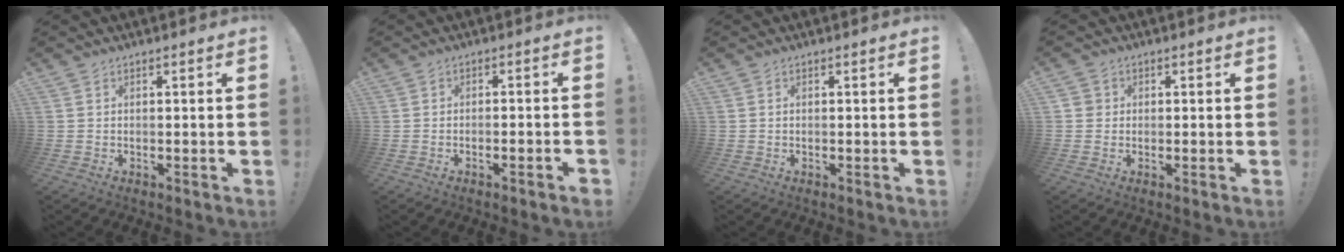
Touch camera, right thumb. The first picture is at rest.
{"total": 2.3, "force": [-1.7, 0.0, 1.6], "torque": [-0.026, 0.002, -0.027]}
{"total": 0.0}
{"total": 2.3, "force": [-0.2, 2.2, 0.6], "torque": [-0.008, 0.007, -0.003]}